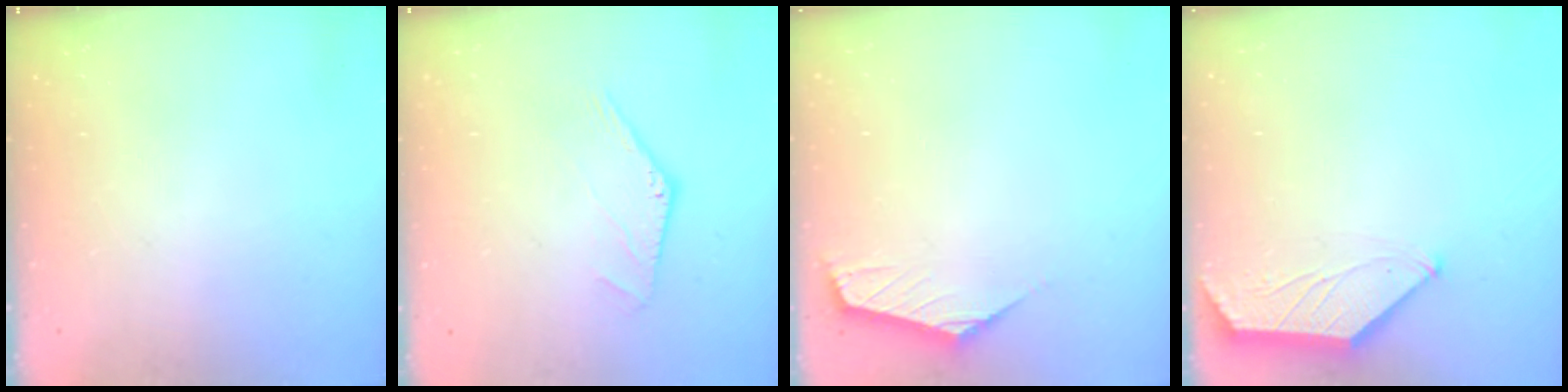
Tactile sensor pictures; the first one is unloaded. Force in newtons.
{"total": 0.0}
{"total": 0.9, "press": 0.9, "slide": 0.2}
{"total": 1.8, "press": 1.7, "slide": 0.3}